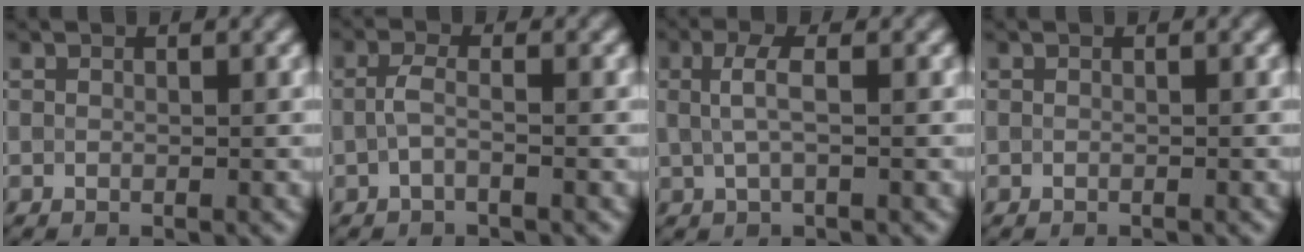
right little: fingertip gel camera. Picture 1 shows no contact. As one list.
[{"total": 1.6, "force": [-0.4, 0.4, 1.5], "torque": [-0.035, -0.001, -0.012]}, {"total": 2.4, "force": [0.3, 0.6, 2.3], "torque": [-0.050, 0.003, 0.008]}, {"total": 0.6, "force": [-0.4, 0.2, 0.4], "torque": [0.000, 0.000, -0.014]}]